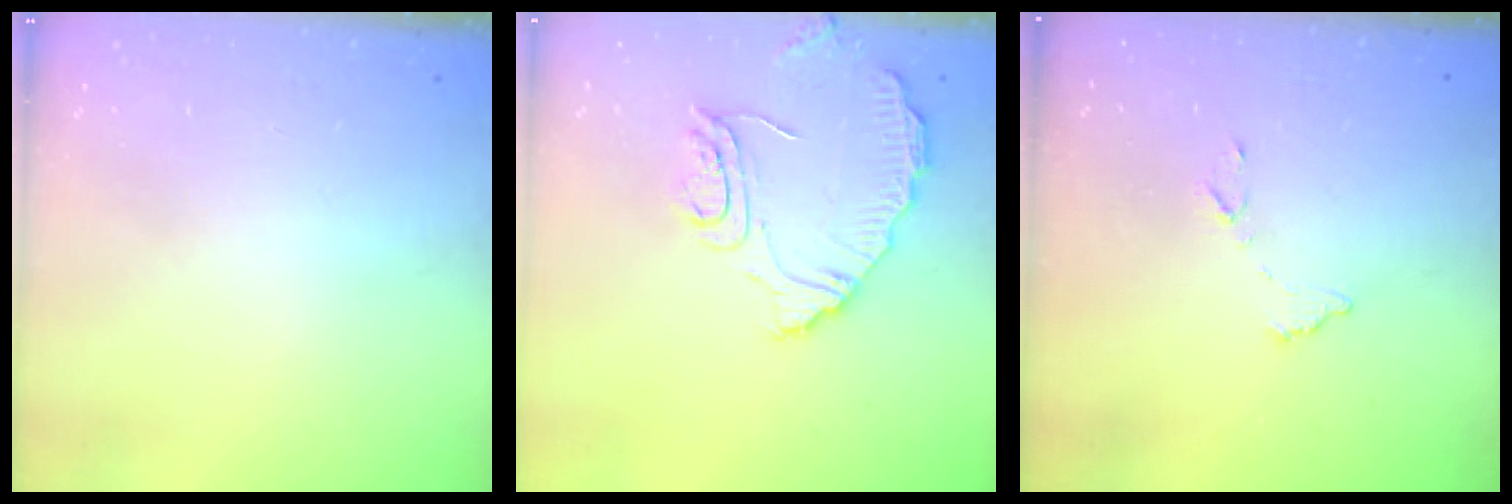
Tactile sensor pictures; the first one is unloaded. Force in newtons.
{"total": 10.5, "press": 10.5, "slide": 0.5}
{"total": 6.5, "press": 6.5, "slide": 0.4}